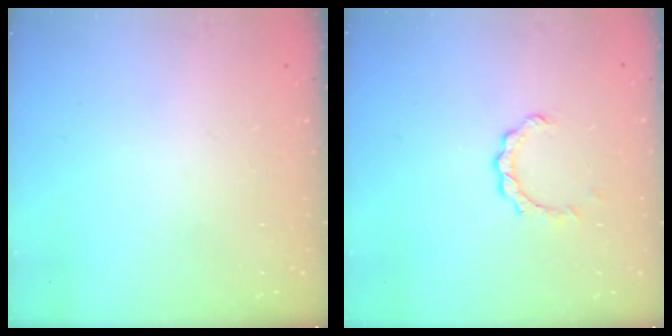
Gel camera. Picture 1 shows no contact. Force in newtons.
{"total": 3.7, "press": 3.7, "slide": 0.3}